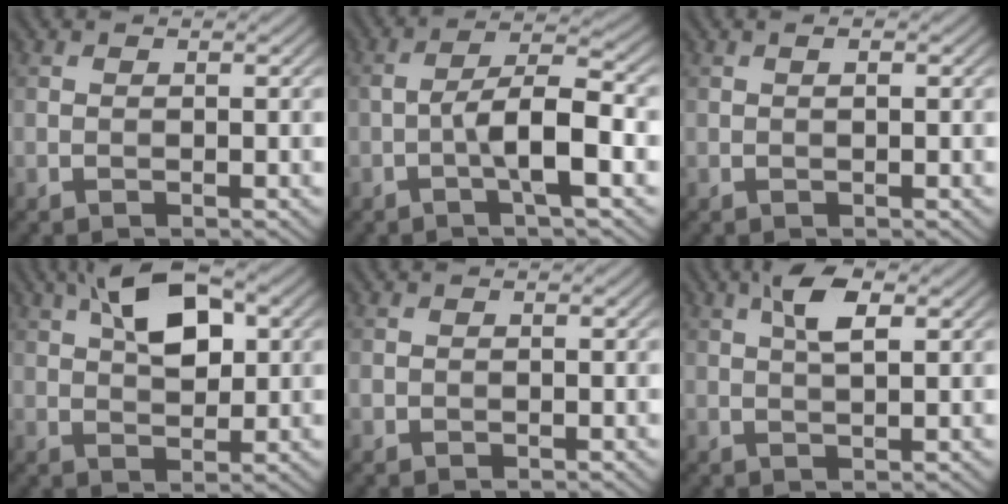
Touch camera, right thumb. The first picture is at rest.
{"total": 6.9, "force": [-2.1, 1.6, 6.4], "torque": [-0.107, 0.017, -0.045]}
{"total": 0.7, "force": [0.2, 0.1, 0.7], "torque": [-0.012, 0.003, 0.003]}
{"total": 8.8, "force": [3.3, 4.3, 7.0], "torque": [-0.129, 0.018, 0.052]}
{"total": 0.5, "force": [-0.1, 0.5, 0.1], "torque": [-0.002, -0.004, -0.004]}
{"total": 4.2, "force": [1.6, 1.2, 3.6], "torque": [-0.074, 0.006, 0.027]}